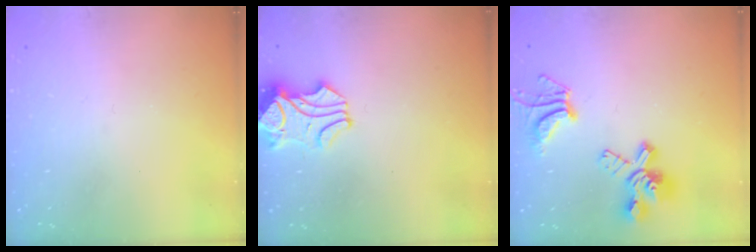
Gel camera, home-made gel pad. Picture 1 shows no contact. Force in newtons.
{"total": 1.2, "press": 0.1, "slide": 1.2}
{"total": 8.0, "press": 7.6, "slide": 2.4}